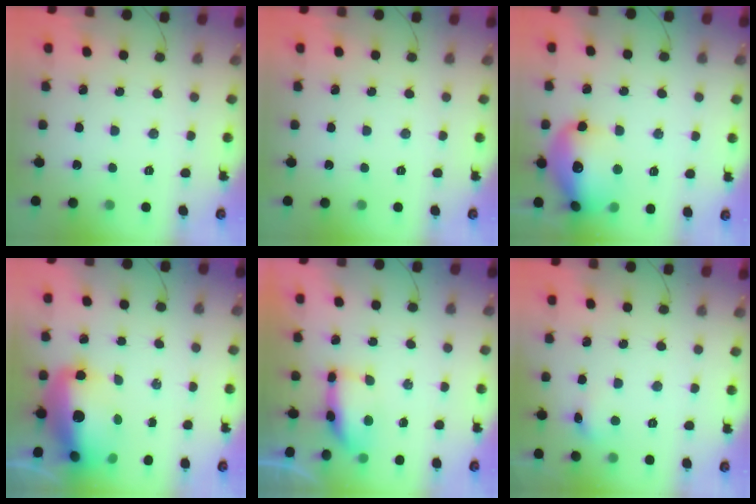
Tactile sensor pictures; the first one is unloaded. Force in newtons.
{"total": 0.0}
{"total": 17.6, "press": 17.4, "slide": 2.4}
{"total": 15.5, "press": 15.1, "slide": 3.5}
{"total": 7.8, "press": 7.1, "slide": 3.3}
{"total": 5.9, "press": 5.6, "slide": 1.6}